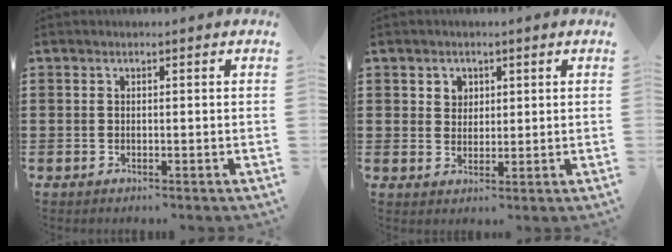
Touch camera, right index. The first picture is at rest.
{"total": 2.4, "force": [1.2, 2.0, 0.3], "torque": [-0.015, 0.011, 0.021]}